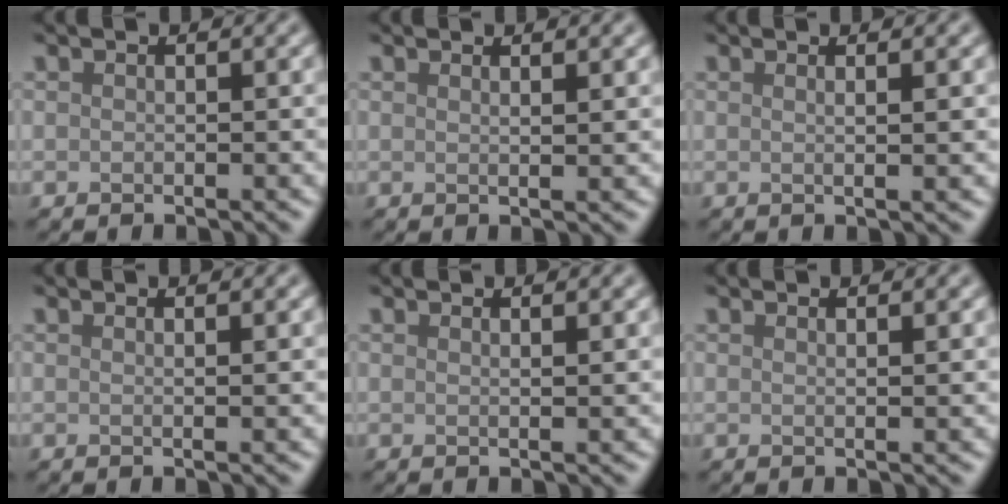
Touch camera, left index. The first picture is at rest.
{"total": 2.1, "force": [1.1, 0.7, 1.6], "torque": [-0.018, 0.004, 0.002]}
{"total": 2.9, "force": [0.9, 1.1, 2.6], "torque": [-0.024, 0.008, -0.014]}
{"total": 1.9, "force": [0.8, 0.7, 1.5], "torque": [-0.018, 0.005, -0.004]}
{"total": 1.9, "force": [1.1, 0.6, 1.4], "torque": [-0.014, 0.004, 0.002]}
{"total": 2.3, "force": [1.1, 0.8, 1.8], "torque": [-0.018, 0.005, -0.004]}